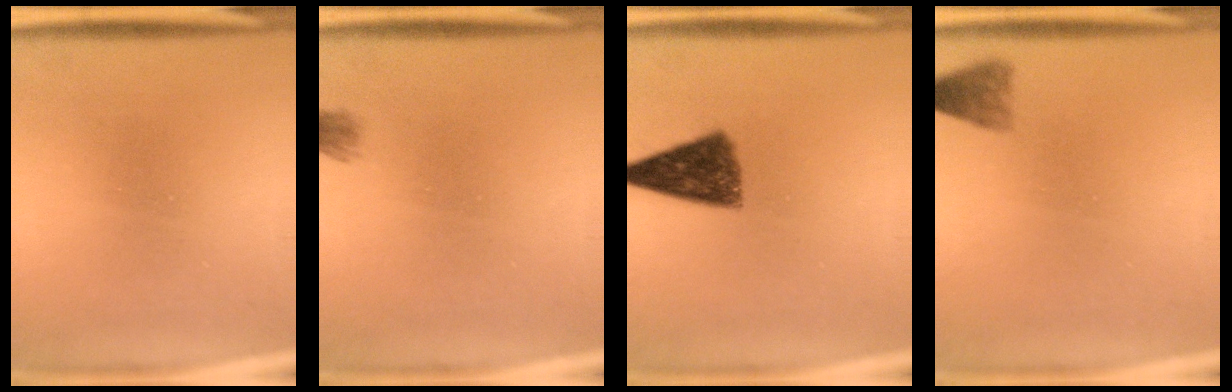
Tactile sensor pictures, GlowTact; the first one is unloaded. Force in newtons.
{"total": 1.9}
{"total": 8.2}
{"total": 2.9}